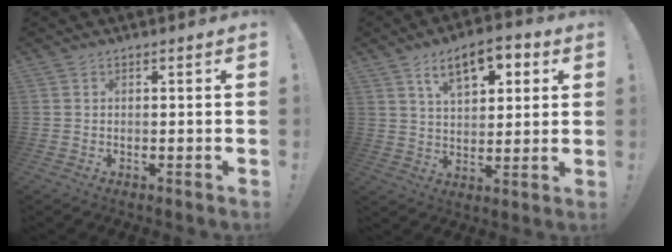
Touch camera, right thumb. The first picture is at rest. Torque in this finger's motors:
{"motor_torque": [-0.01, 0.44, 0.55, 0.60, 0.06]}